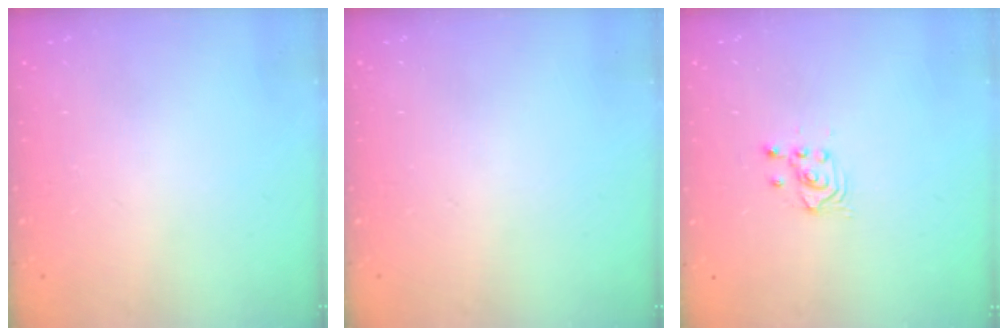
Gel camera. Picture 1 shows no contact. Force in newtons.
{"total": 0.0}
{"total": 2.7, "press": 2.7, "slide": 0.3}